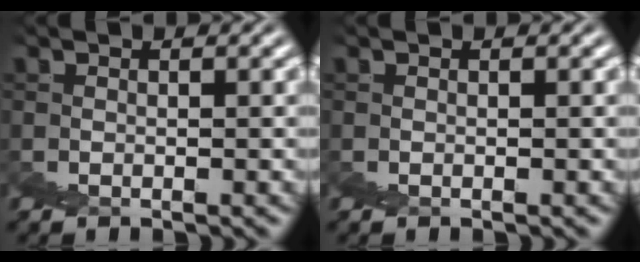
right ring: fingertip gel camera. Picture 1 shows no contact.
{"total": 0.0}